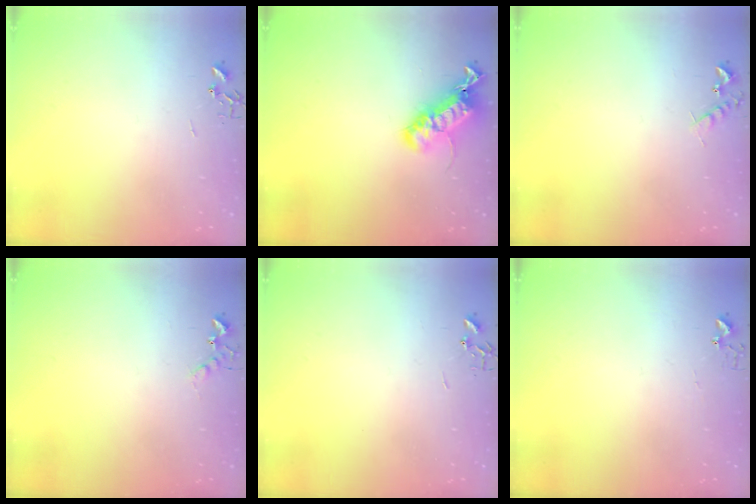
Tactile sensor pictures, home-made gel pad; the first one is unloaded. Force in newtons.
{"total": 19.9, "press": 19.9, "slide": 0.3}
{"total": 6.1, "press": 6.0, "slide": 0.9}
{"total": 5.2, "press": 5.1, "slide": 0.9}
{"total": 0.0}
{"total": 2.7, "press": 2.7, "slide": 0.3}